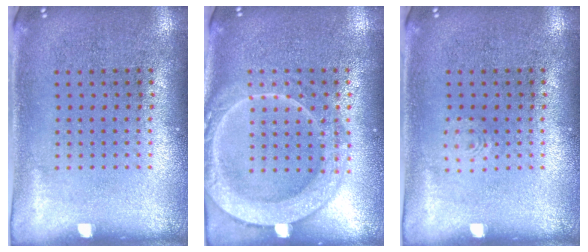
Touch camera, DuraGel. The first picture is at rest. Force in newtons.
{"total": 3.8, "press": 3.8, "slide": 0.5}
{"total": 0.8, "press": 0.8, "slide": 0.1}